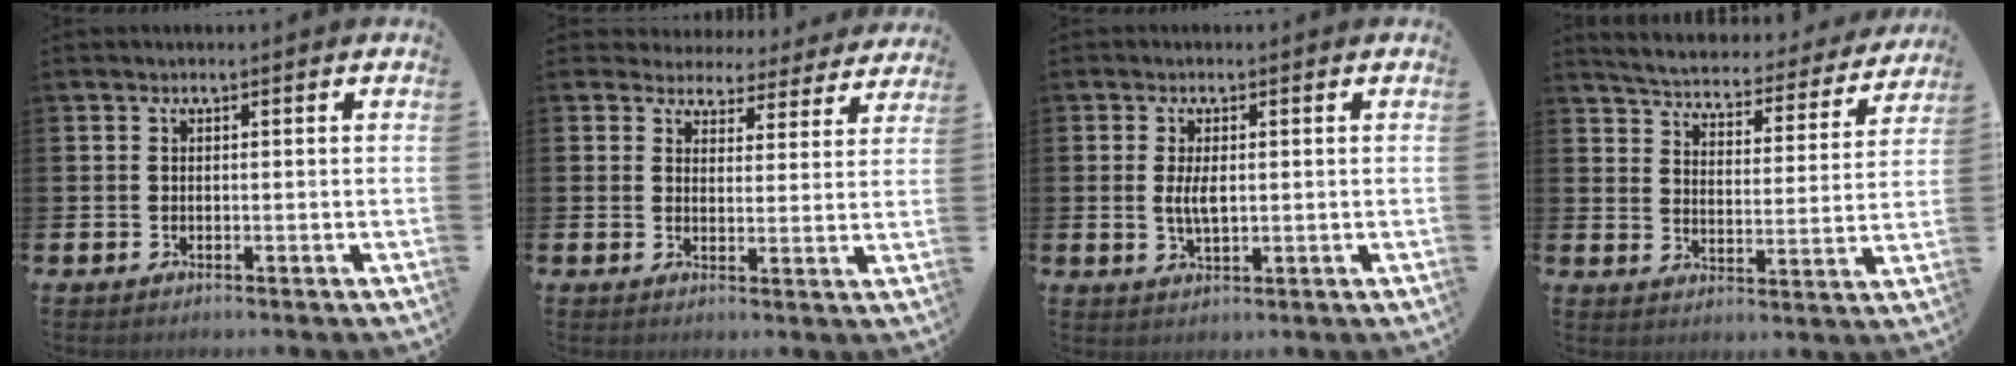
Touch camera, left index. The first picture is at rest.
{"total": 3.8, "force": [3.4, 1.6, 0.2], "torque": [-0.021, -0.027, 0.057]}
{"total": 3.2, "force": [0.4, 1.4, 2.8], "torque": [-0.045, -0.002, 0.004]}
{"total": 4.8, "force": [4.6, 0.9, 0.8], "torque": [-0.043, -0.039, 0.074]}